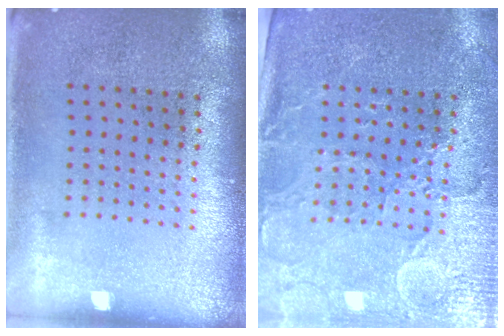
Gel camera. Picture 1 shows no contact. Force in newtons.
{"total": 3.5, "press": 3.2, "slide": 1.3}